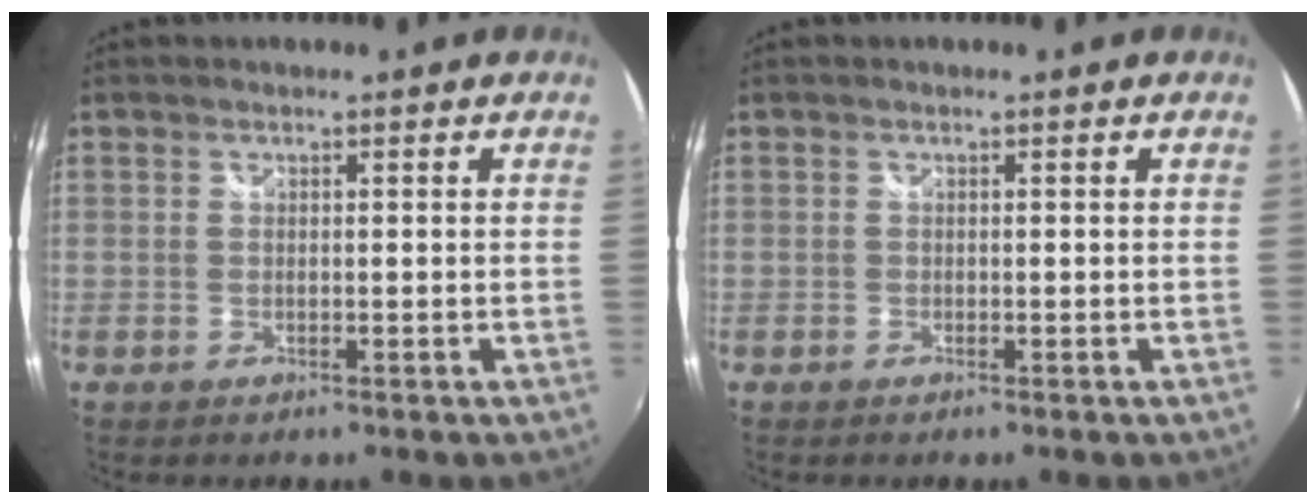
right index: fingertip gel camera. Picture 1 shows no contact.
{"total": 0.0}